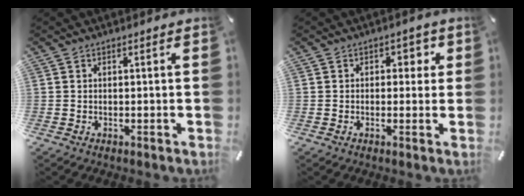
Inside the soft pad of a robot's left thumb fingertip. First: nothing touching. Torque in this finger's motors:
{"motor_torque": [0.18, -0.10, 0.20, 0.11, 0.01]}